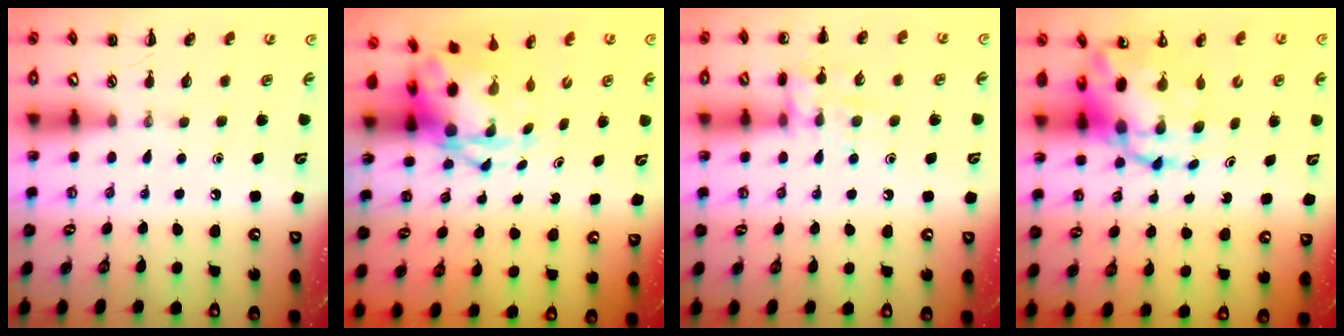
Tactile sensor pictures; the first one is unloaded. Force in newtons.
{"total": 4.4, "press": 4.1, "slide": 1.4}
{"total": 11.4, "press": 11.4, "slide": 1.1}
{"total": 11.5, "press": 11.1, "slide": 2.9}